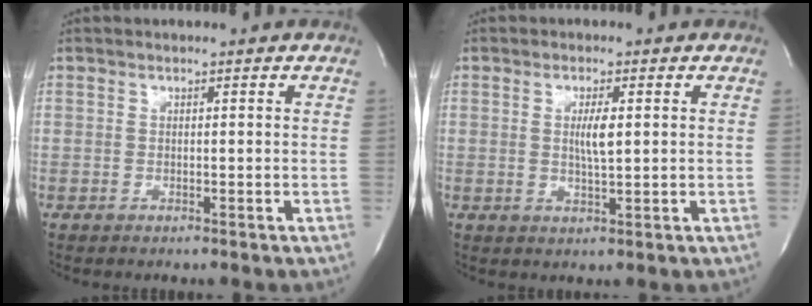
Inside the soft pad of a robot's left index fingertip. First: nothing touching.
{"total": 3.2, "force": [0.4, 0.4, 3.2], "torque": [-0.063, -0.005, 0.007]}